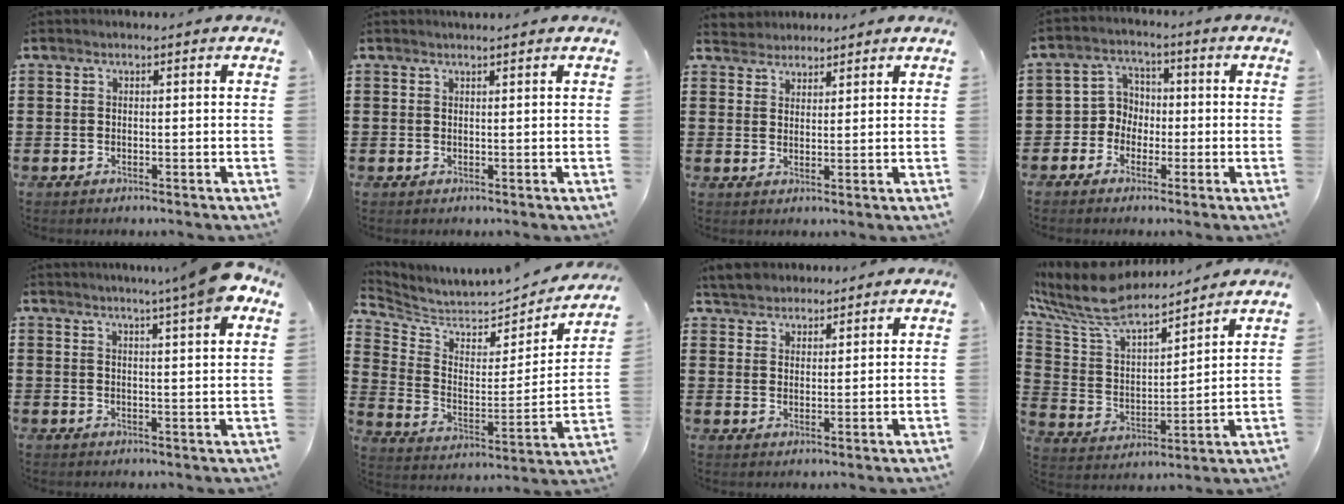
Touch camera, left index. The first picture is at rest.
{"total": 0.7, "force": [0.7, 0.1, 0.1], "torque": [-0.002, 0.000, 0.014]}
{"total": 2.8, "force": [2.6, 1.0, -0.7], "torque": [0.003, 0.002, 0.050]}
{"total": 4.7, "force": [-1.5, 4.3, 0.8], "torque": [-0.041, 0.011, -0.036]}
{"total": 6.6, "force": [5.1, -0.5, 4.1], "torque": [-0.070, -0.019, 0.085]}
{"total": 4.5, "force": [4.3, 1.2, 0.5], "torque": [-0.042, -0.045, 0.071]}
{"total": 4.0, "force": [3.8, 1.4, 0.0], "torque": [-0.018, -0.003, 0.070]}
{"total": 9.1, "force": [8.2, 2.5, 3.1], "torque": [-0.103, -0.054, 0.141]}